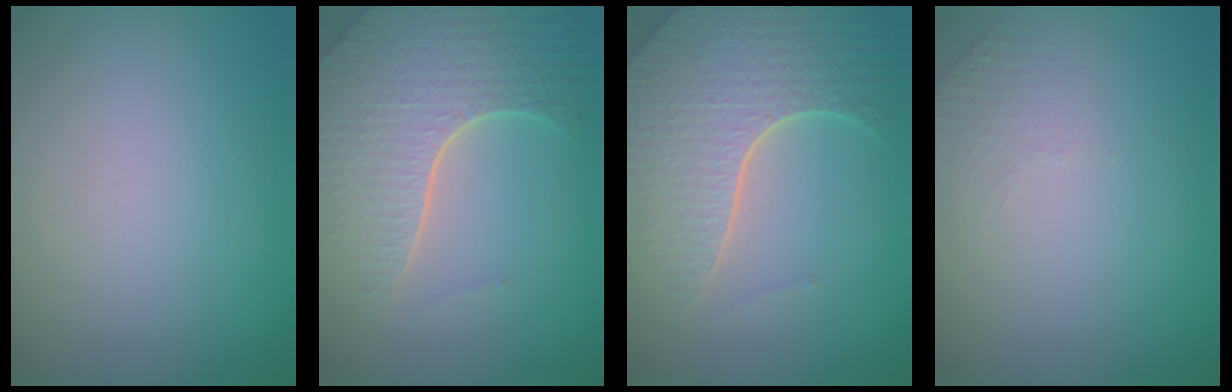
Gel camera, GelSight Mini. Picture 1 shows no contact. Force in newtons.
{"total": 8.0, "press": 5.7, "slide": 5.6}
{"total": 8.1, "press": 5.7, "slide": 5.7}
{"total": 1.0, "press": 0.5, "slide": 0.9}